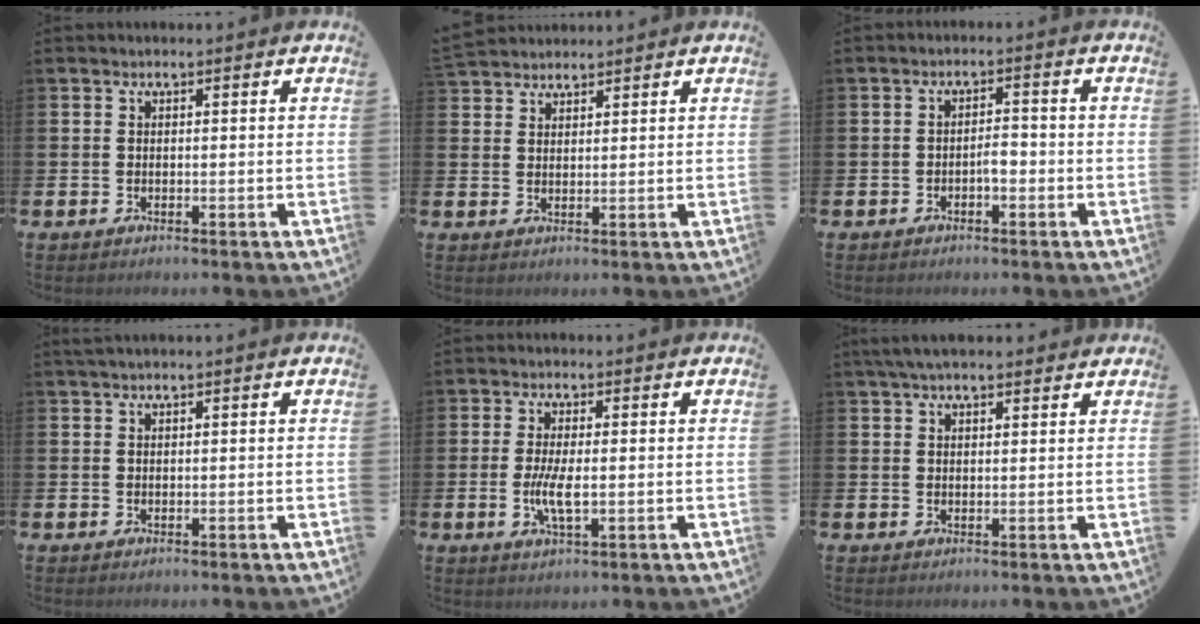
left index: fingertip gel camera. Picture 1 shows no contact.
{"total": 2.8, "force": [2.8, 0.6, -0.3], "torque": [0.004, -0.009, 0.052]}
{"total": 1.9, "force": [-0.8, 0.8, 1.5], "torque": [-0.036, 0.007, -0.016]}
{"total": 0.8, "force": [0.7, -0.1, 0.5], "torque": [-0.016, 0.006, 0.013]}
{"total": 4.2, "force": [-0.4, 1.4, 3.9], "torque": [-0.067, 0.003, -0.008]}
{"total": 3.5, "force": [2.9, 0.9, 1.7], "torque": [-0.034, -0.002, 0.053]}